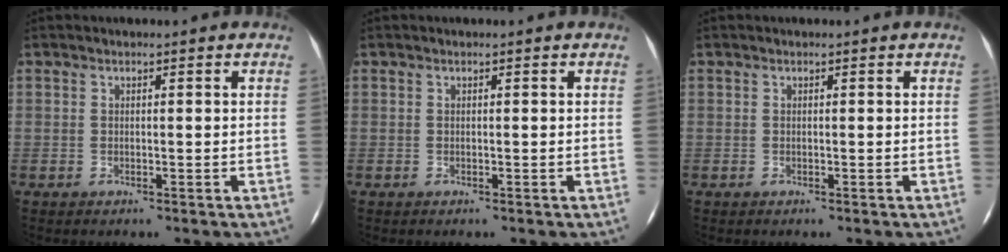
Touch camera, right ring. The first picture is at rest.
{"total": 0.0}
{"total": 0.0}